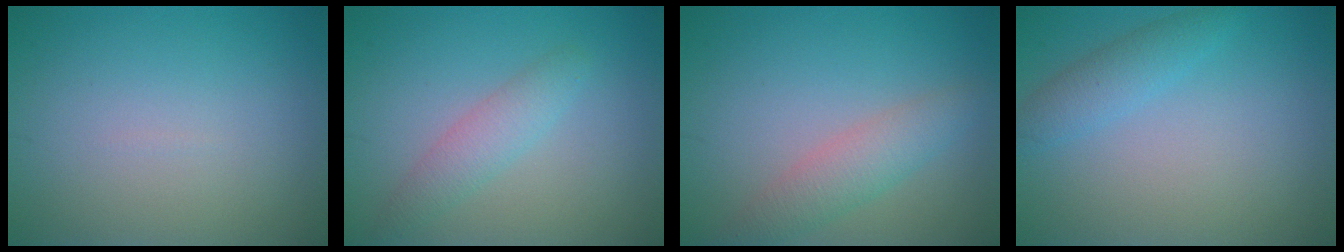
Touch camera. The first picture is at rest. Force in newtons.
{"total": 2.4, "press": 2.4, "slide": 0.1}
{"total": 2.9, "press": 2.9, "slide": 0.1}
{"total": 2.3, "press": 2.3, "slide": 0.1}